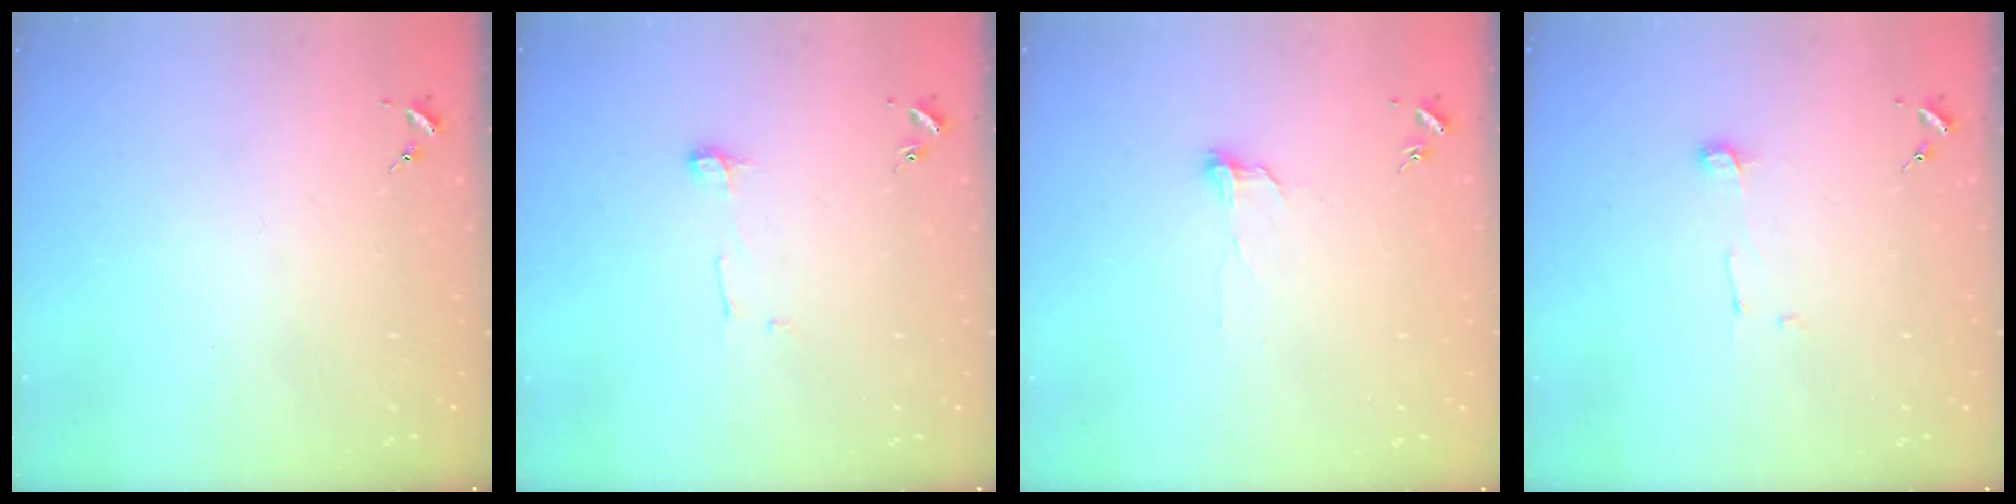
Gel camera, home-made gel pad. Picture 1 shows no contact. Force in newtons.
{"total": 4.3, "press": 4.3, "slide": 0.4}
{"total": 5.5, "press": 5.5, "slide": 0.5}
{"total": 5.2, "press": 5.2, "slide": 0.4}